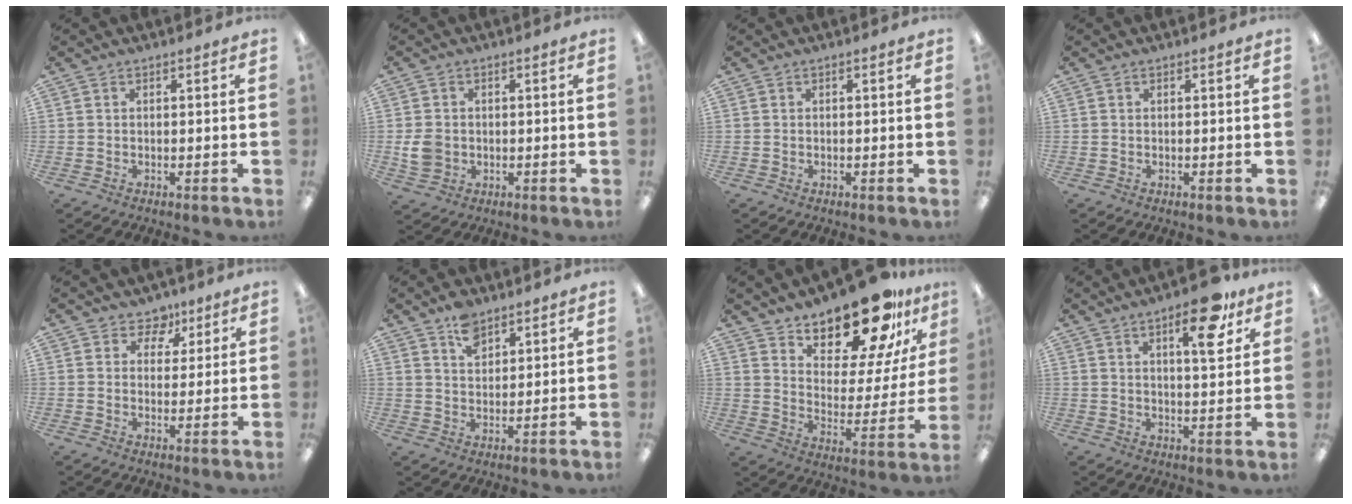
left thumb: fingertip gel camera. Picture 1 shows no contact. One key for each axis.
{"total": 5.4, "fx": -0.1, "fy": 4.7, "fz": 2.7, "tx": -0.048, "ty": 0.000, "tz": -0.004}
{"total": 0.0}
{"total": 0.0}
{"total": 6.0, "fx": 3.5, "fy": 4.6, "fz": 1.7, "tx": -0.011, "ty": -0.017, "tz": 0.058}
{"total": 6.4, "fx": 4.5, "fy": 3.7, "fz": 2.7, "tx": -0.036, "ty": -0.019, "tz": 0.079}
{"total": 20.0, "fx": 16.5, "fy": 6.7, "fz": 8.9, "tx": -0.137, "ty": -0.129, "tz": 0.282}
{"total": 11.9, "fx": 6.9, "fy": 4.1, "fz": 8.8, "tx": -0.112, "ty": -0.032, "tz": 0.106}